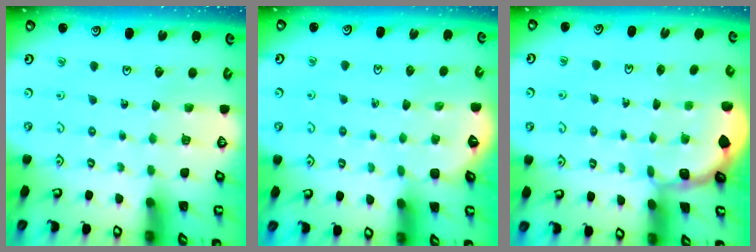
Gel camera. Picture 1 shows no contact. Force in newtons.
{"total": 3.1, "press": 3.1, "slide": 0.2}
{"total": 1.7, "press": 1.7, "slide": 0.4}